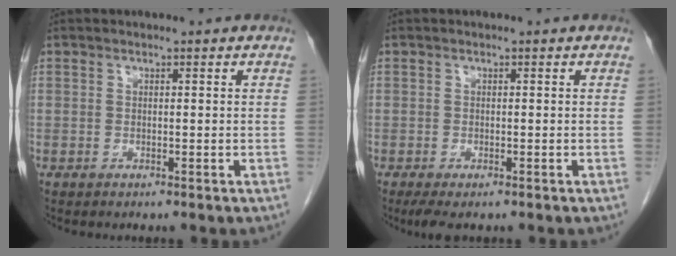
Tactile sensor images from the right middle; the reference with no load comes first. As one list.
[{"total": 2.7, "force": [-1.8, 1.0, 1.8], "torque": [-0.035, -0.008, -0.027]}]